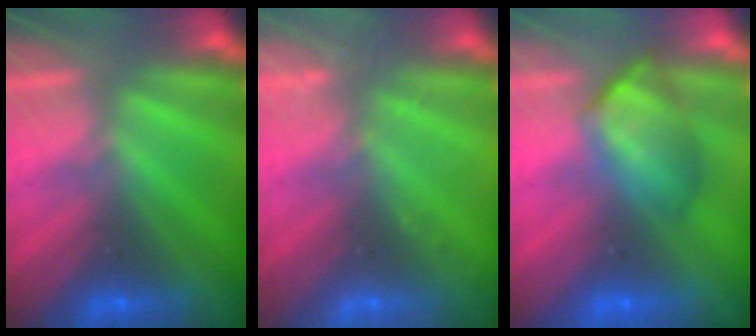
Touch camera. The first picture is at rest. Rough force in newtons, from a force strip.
{"total": 2.2}
{"total": 4.4}